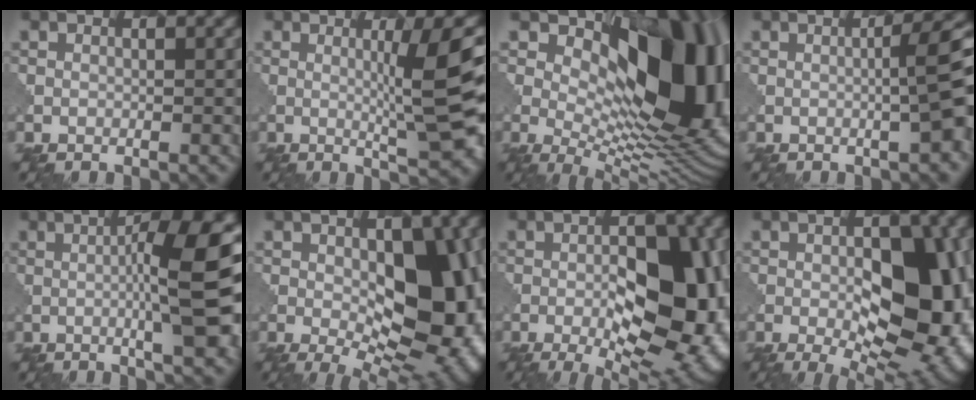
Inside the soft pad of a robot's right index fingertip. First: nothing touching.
{"total": 8.1, "force": [0.6, 1.4, 7.9], "torque": [-0.103, 0.000, 0.012]}
{"total": 14.3, "force": [3.3, 7.4, 11.8], "torque": [-0.141, 0.000, 0.052]}
{"total": 5.3, "force": [0.1, 1.0, 5.2], "torque": [-0.061, 0.013, -0.003]}
{"total": 11.0, "force": [0.2, 2.4, 10.7], "torque": [-0.133, 0.004, 0.003]}
{"total": 12.8, "force": [-0.2, 6.7, 10.9], "torque": [-0.139, -0.009, 0.003]}
{"total": 11.9, "force": [-2.4, 5.2, 10.4], "torque": [-0.129, 0.008, -0.041]}
{"total": 12.3, "force": [-1.4, 5.9, 10.7], "torque": [-0.123, 0.002, -0.022]}